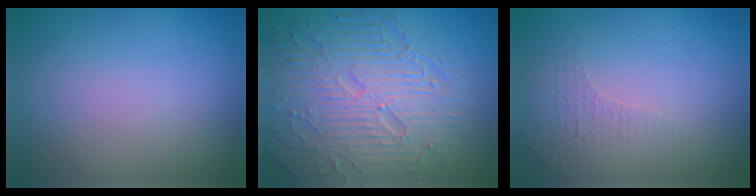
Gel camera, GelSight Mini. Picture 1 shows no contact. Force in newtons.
{"total": 9.0, "press": 6.4, "slide": 6.4}
{"total": 1.1, "press": 0.7, "slide": 0.8}